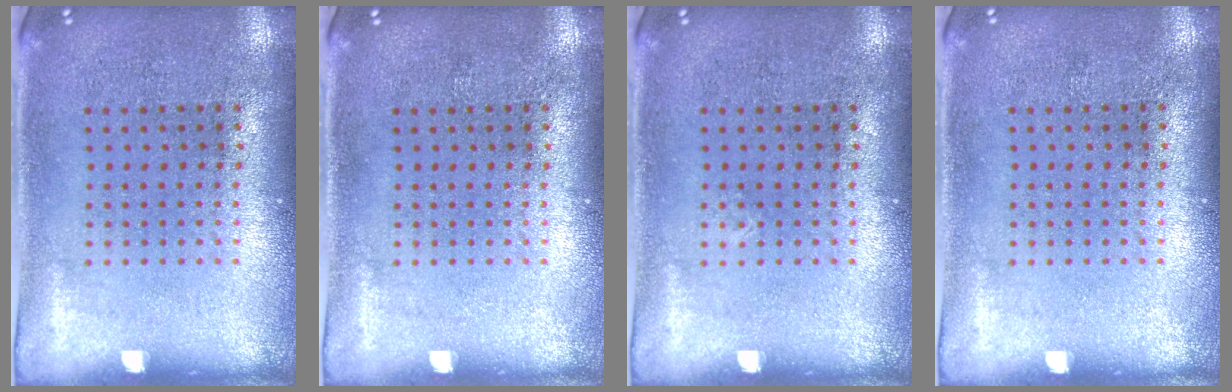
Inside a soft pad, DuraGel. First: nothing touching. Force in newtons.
{"total": 0.0}
{"total": 0.0}
{"total": 0.0}